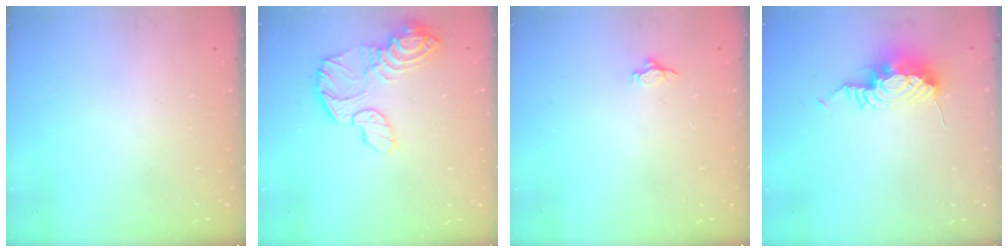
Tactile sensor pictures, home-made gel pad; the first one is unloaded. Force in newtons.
{"total": 14.9, "press": 14.8, "slide": 1.6}
{"total": 2.7, "press": 2.6, "slide": 1.0}
{"total": 10.9, "press": 10.7, "slide": 2.3}